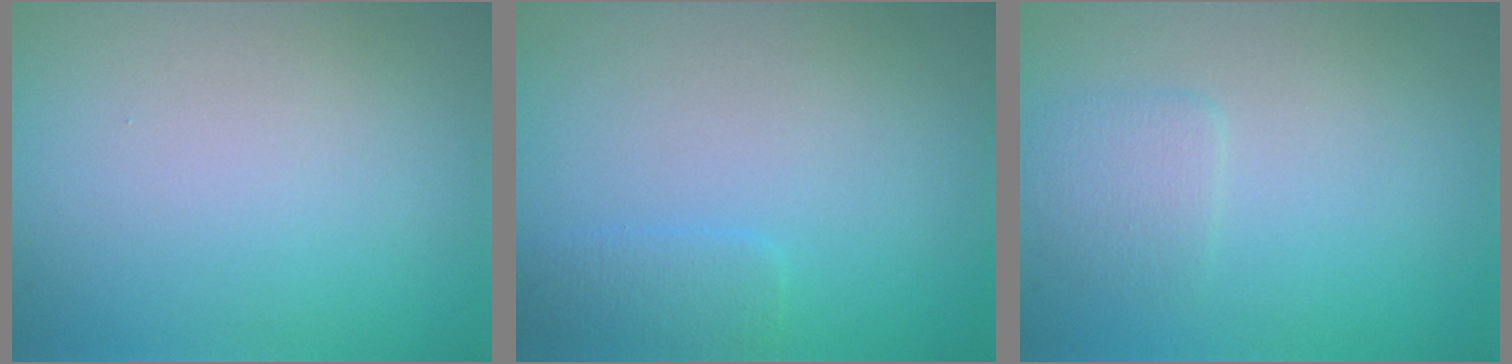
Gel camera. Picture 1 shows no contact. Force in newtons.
{"total": 1.6, "press": 1.6, "slide": 0.0}
{"total": 1.4, "press": 1.4, "slide": 0.1}